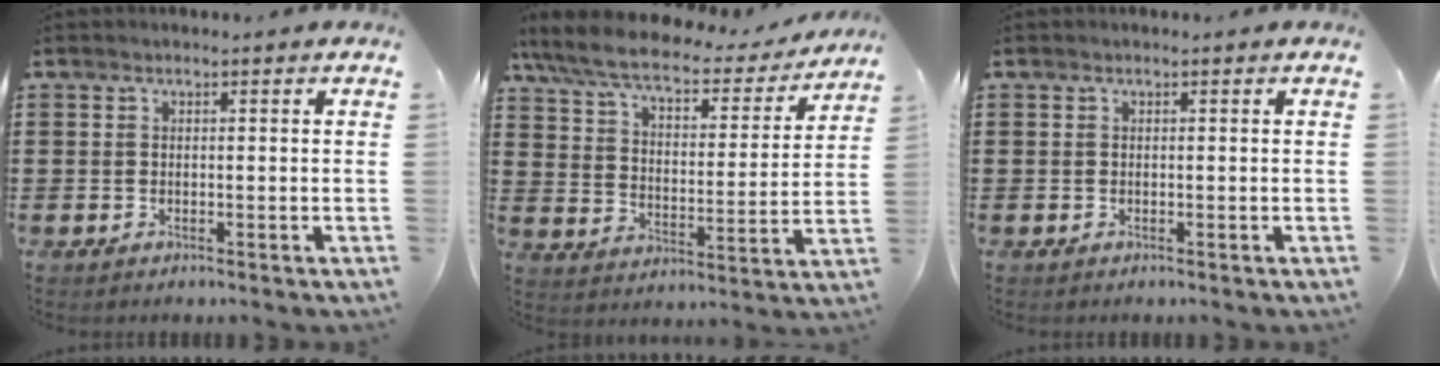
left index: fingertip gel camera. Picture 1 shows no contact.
{"total": 7.4, "force": [5.9, 1.5, 4.2], "torque": [-0.105, -0.034, 0.100]}
{"total": 0.0}